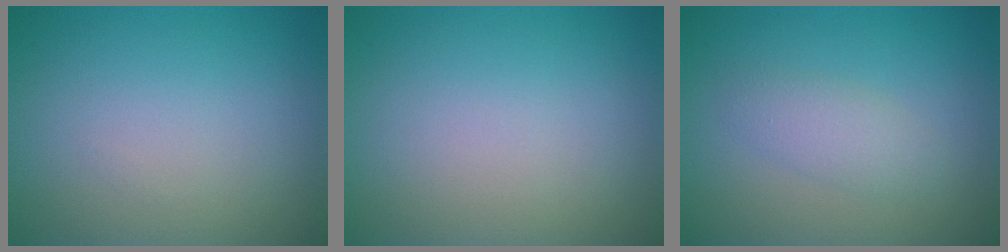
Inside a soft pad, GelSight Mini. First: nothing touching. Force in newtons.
{"total": 0.0}
{"total": 2.0, "press": 2.0, "slide": 0.1}